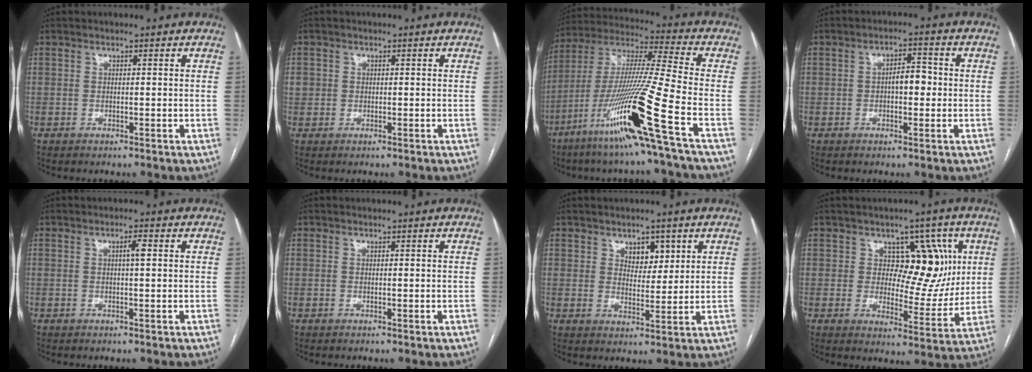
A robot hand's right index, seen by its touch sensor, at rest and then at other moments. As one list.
[{"total": 2.0, "force": [0.4, 1.9, 0.4], "torque": [0.000, 0.009, 0.009]}, {"total": 20.6, "force": [-9.8, -2.1, 18.0], "torque": [-0.366, -0.039, -0.189]}, {"total": 3.9, "force": [-0.1, 1.8, 3.4], "torque": [-0.053, 0.013, -0.002]}, {"total": 1.8, "force": [0.4, 0.1, 1.8], "torque": [-0.030, 0.003, 0.006]}, {"total": 0.0}, {"total": 4.3, "force": [2.3, 2.5, 2.6], "torque": [-0.035, 0.001, 0.039]}, {"total": 10.0, "force": [3.1, 6.1, 7.2], "torque": [-0.075, 0.017, 0.049]}]